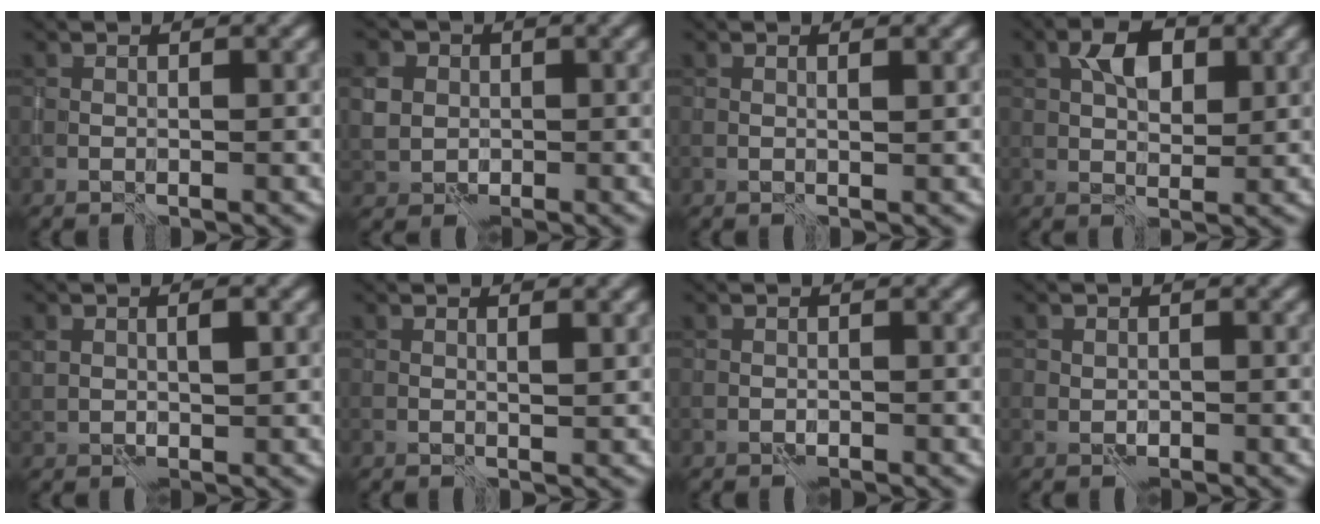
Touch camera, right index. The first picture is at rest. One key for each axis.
{"total": 3.8, "fx": 0.8, "fy": 3.5, "fz": 1.4, "tx": -0.052, "ty": 0.014, "tz": 0.011}
{"total": 0.8, "fx": 0.6, "fy": 0.1, "fz": 0.5, "tx": -0.004, "ty": 0.000, "tz": 0.010}
{"total": 3.9, "fx": 1.2, "fy": 2.4, "fz": 2.8, "tx": -0.048, "ty": 0.005, "tz": 0.019}
{"total": 1.8, "fx": 0.6, "fy": 1.1, "fz": 1.3, "tx": -0.028, "ty": 0.000, "tz": 0.016}
{"total": 1.1, "fx": 0.8, "fy": 0.2, "fz": 0.7, "tx": -0.005, "ty": -0.001, "tz": 0.013}
{"total": 0.6, "fx": -0.2, "fy": 0.5, "fz": 0.0, "tx": -0.003, "ty": -0.001, "tz": -0.003}
{"total": 1.0, "fx": 0.1, "fy": 1.0, "fz": 0.0, "tx": 0.001, "ty": 0.003, "tz": 0.005}